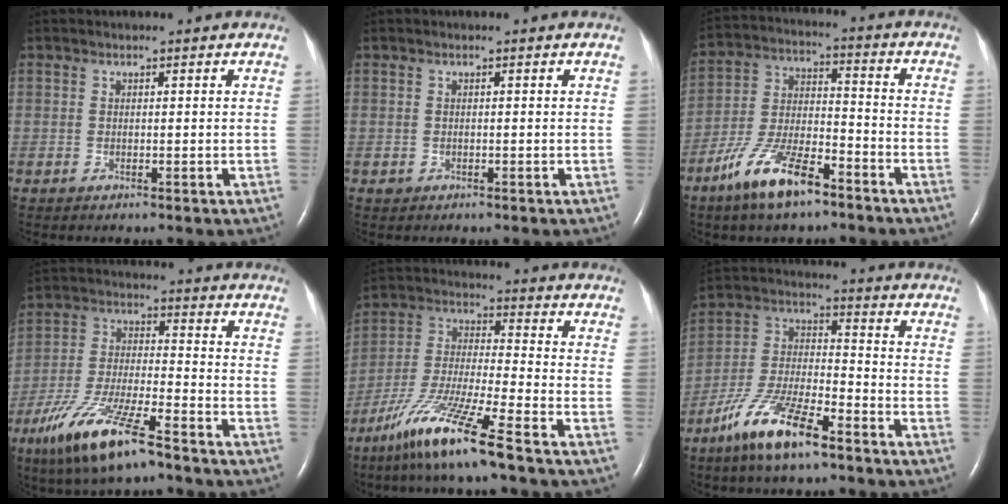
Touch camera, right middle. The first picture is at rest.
{"total": 0.5, "force": [-0.2, 0.5, 0.1], "torque": [-0.003, 0.003, -0.003]}
{"total": 12.1, "force": [-8.0, 3.4, 8.3], "torque": [-0.173, -0.003, -0.153]}
{"total": 14.1, "force": [-9.3, 2.5, 10.3], "torque": [-0.213, -0.024, -0.172]}
{"total": 14.0, "force": [-9.4, -0.4, 10.4], "torque": [-0.219, -0.034, -0.180]}
{"total": 13.2, "force": [-8.8, 2.9, 9.4], "torque": [-0.200, -0.012, -0.166]}